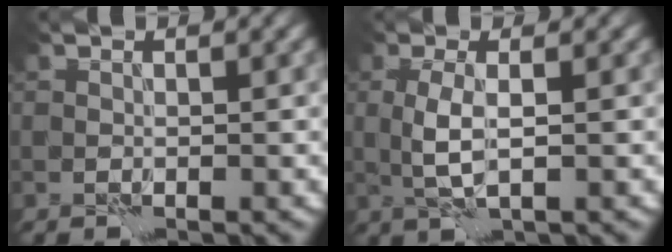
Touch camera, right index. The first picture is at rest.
{"total": 2.8, "force": [0.2, 0.8, 2.7], "torque": [-0.063, 0.000, 0.004]}